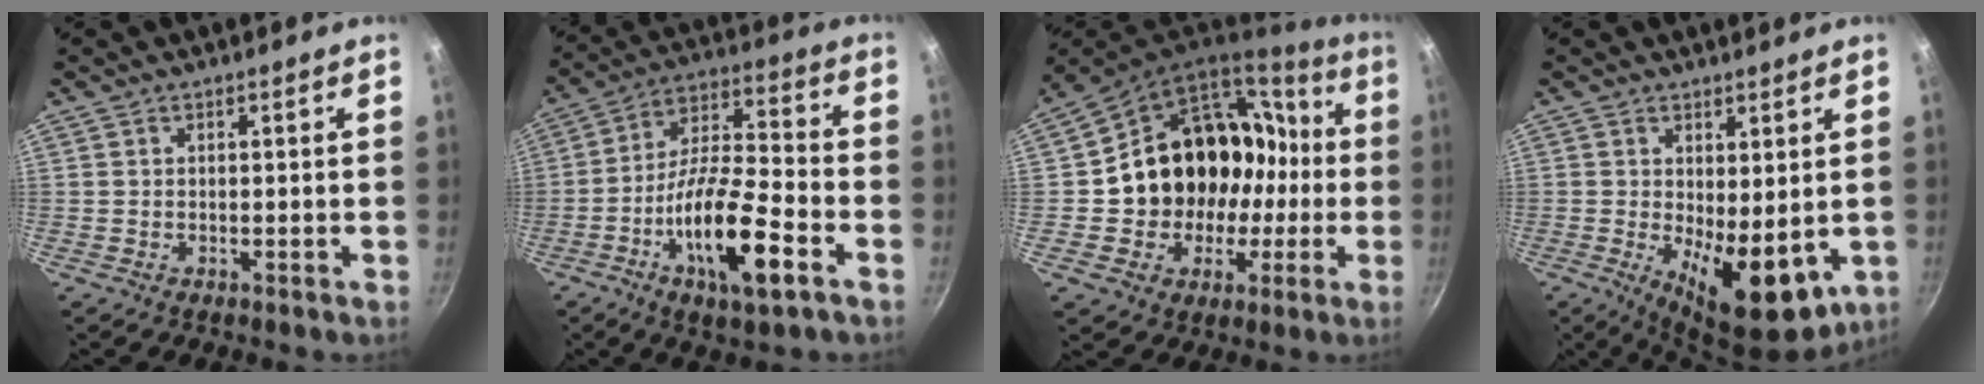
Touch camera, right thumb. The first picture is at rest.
{"total": 17.4, "force": [-7.0, 5.3, 15.0], "torque": [-0.258, 0.035, -0.132]}
{"total": 23.0, "force": [-0.6, 19.1, 12.7], "torque": [-0.173, 0.065, 0.009]}
{"total": 11.6, "force": [-1.1, 5.2, 10.3], "torque": [-0.126, -0.017, -0.001]}